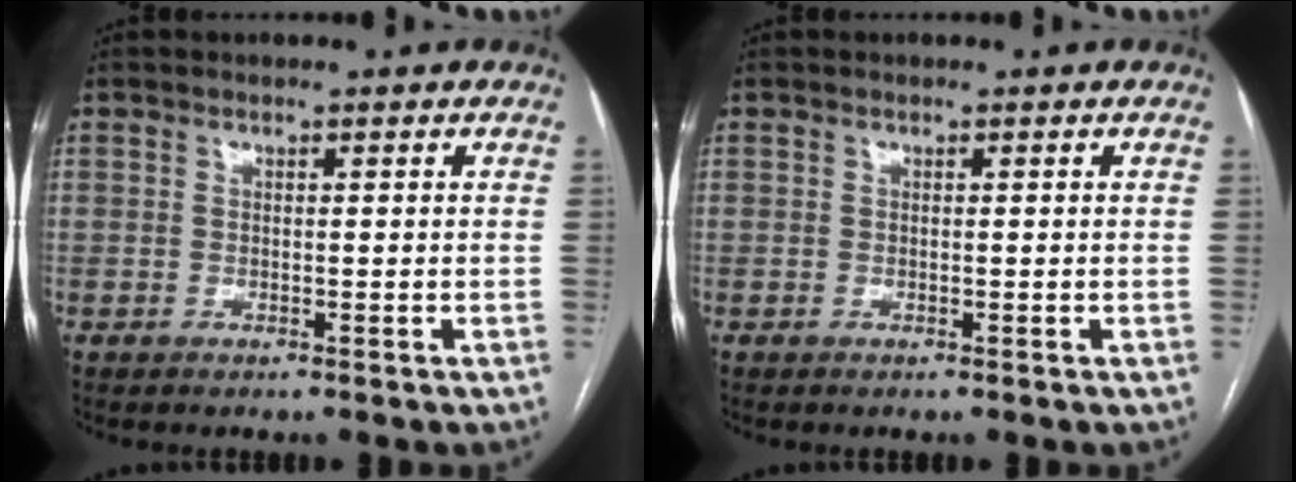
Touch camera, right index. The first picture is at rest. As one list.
[{"total": 0.0}]